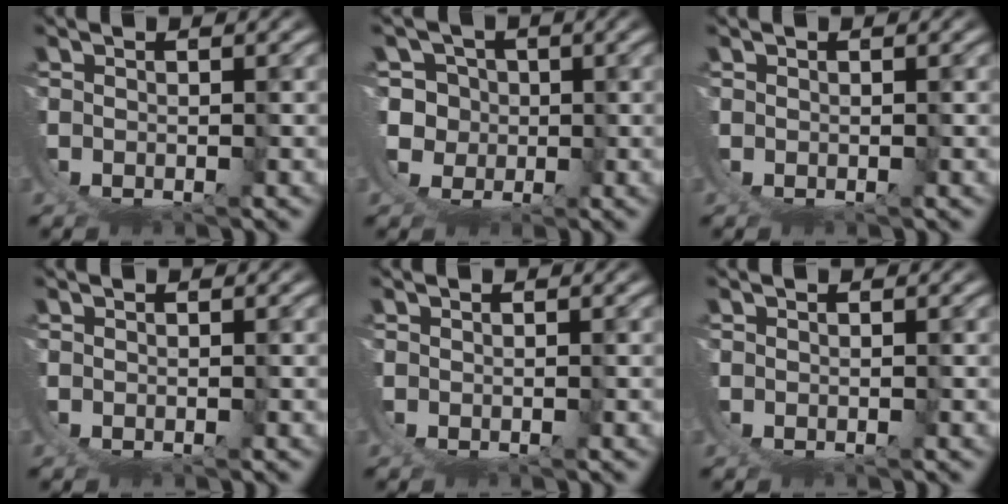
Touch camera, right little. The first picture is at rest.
{"total": 9.8, "force": [-0.8, 9.2, 3.4], "torque": [-0.106, -0.050, -0.008]}
{"total": 0.0}
{"total": 0.0}
{"total": 0.0}
{"total": 0.0}